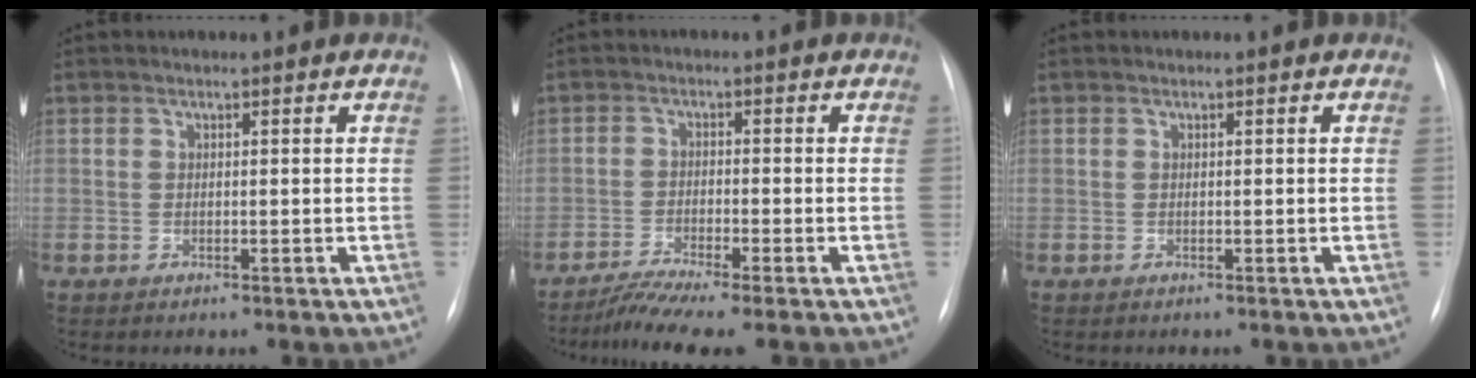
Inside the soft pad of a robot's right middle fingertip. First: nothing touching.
{"total": 5.4, "force": [-4.4, -0.7, 3.0], "torque": [-0.060, -0.017, -0.082]}
{"total": 0.0}